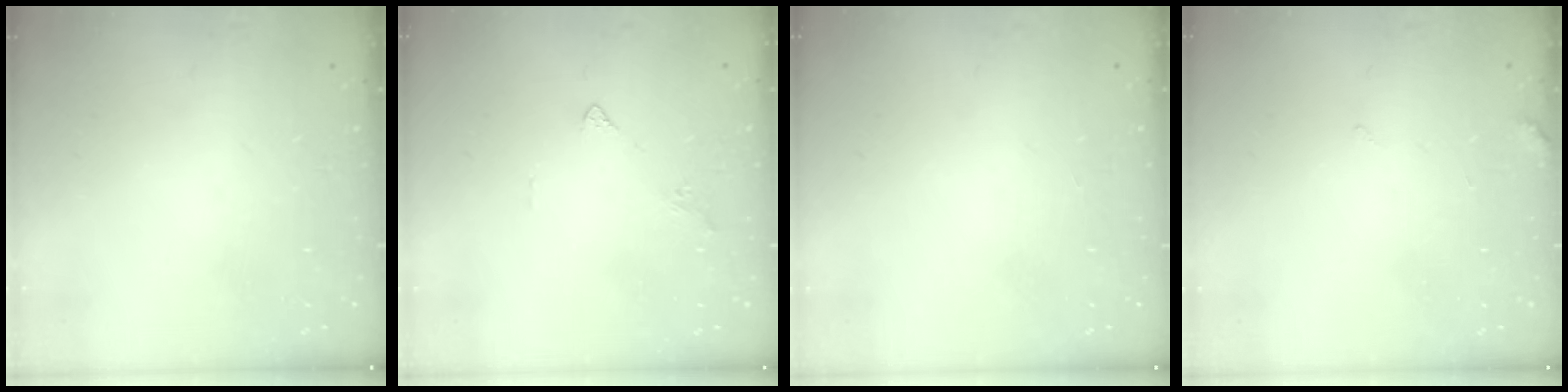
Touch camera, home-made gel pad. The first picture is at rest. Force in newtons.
{"total": 2.0, "press": 1.9, "slide": 0.6}
{"total": 2.4, "press": 2.3, "slide": 0.2}
{"total": 3.6, "press": 3.6, "slide": 0.3}